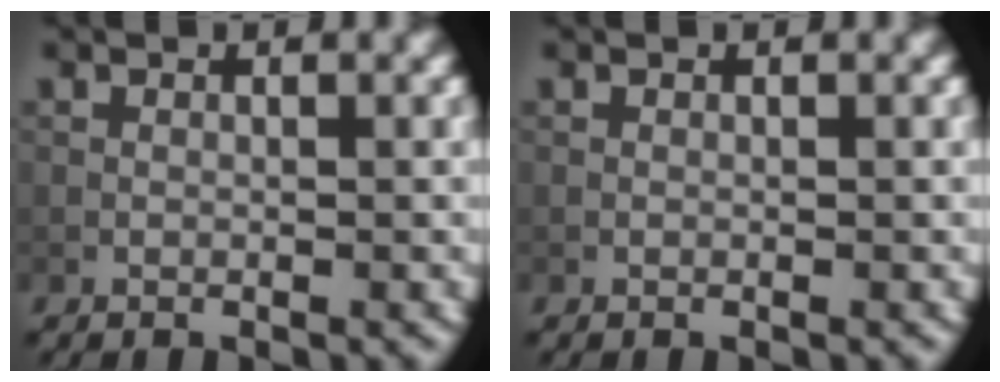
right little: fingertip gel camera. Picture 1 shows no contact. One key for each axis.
{"total": 0.0}